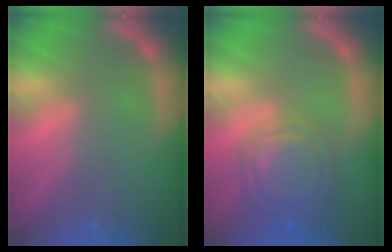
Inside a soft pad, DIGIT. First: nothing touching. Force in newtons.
{"total": 7.6}